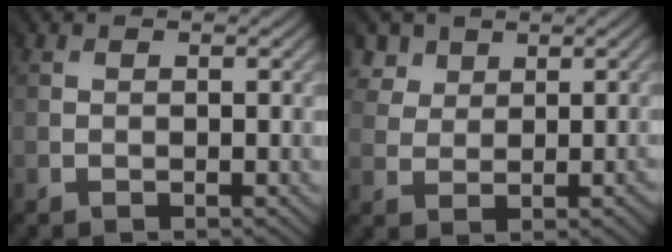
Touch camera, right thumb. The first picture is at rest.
{"total": 3.4, "force": [2.6, 2.2, -0.4], "torque": [-0.009, 0.001, 0.059]}